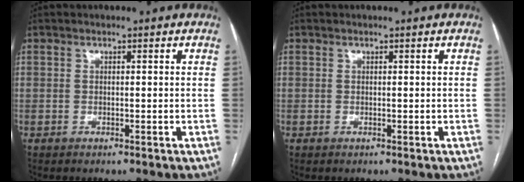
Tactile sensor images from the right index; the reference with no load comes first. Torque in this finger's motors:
{"motor_torque": [0.00, 0.00, 0.00, 0.00]}